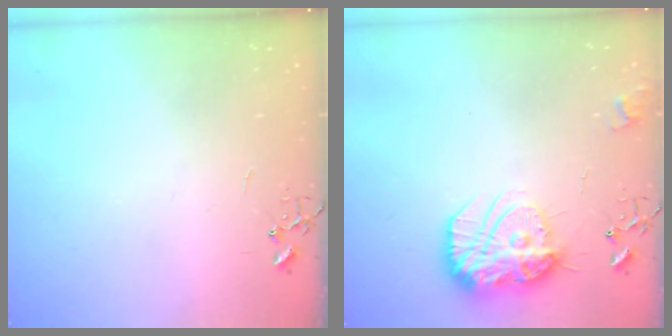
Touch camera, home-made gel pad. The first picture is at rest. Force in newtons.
{"total": 16.5, "press": 16.5, "slide": 1.4}